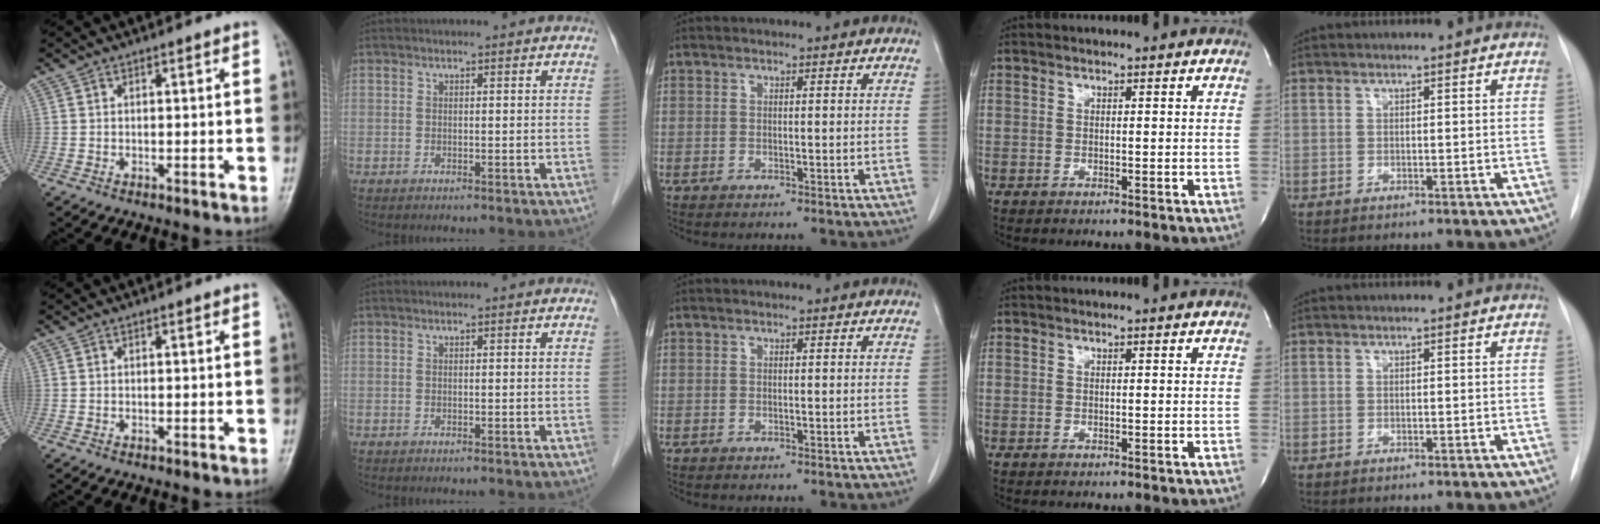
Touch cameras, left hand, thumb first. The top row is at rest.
{}